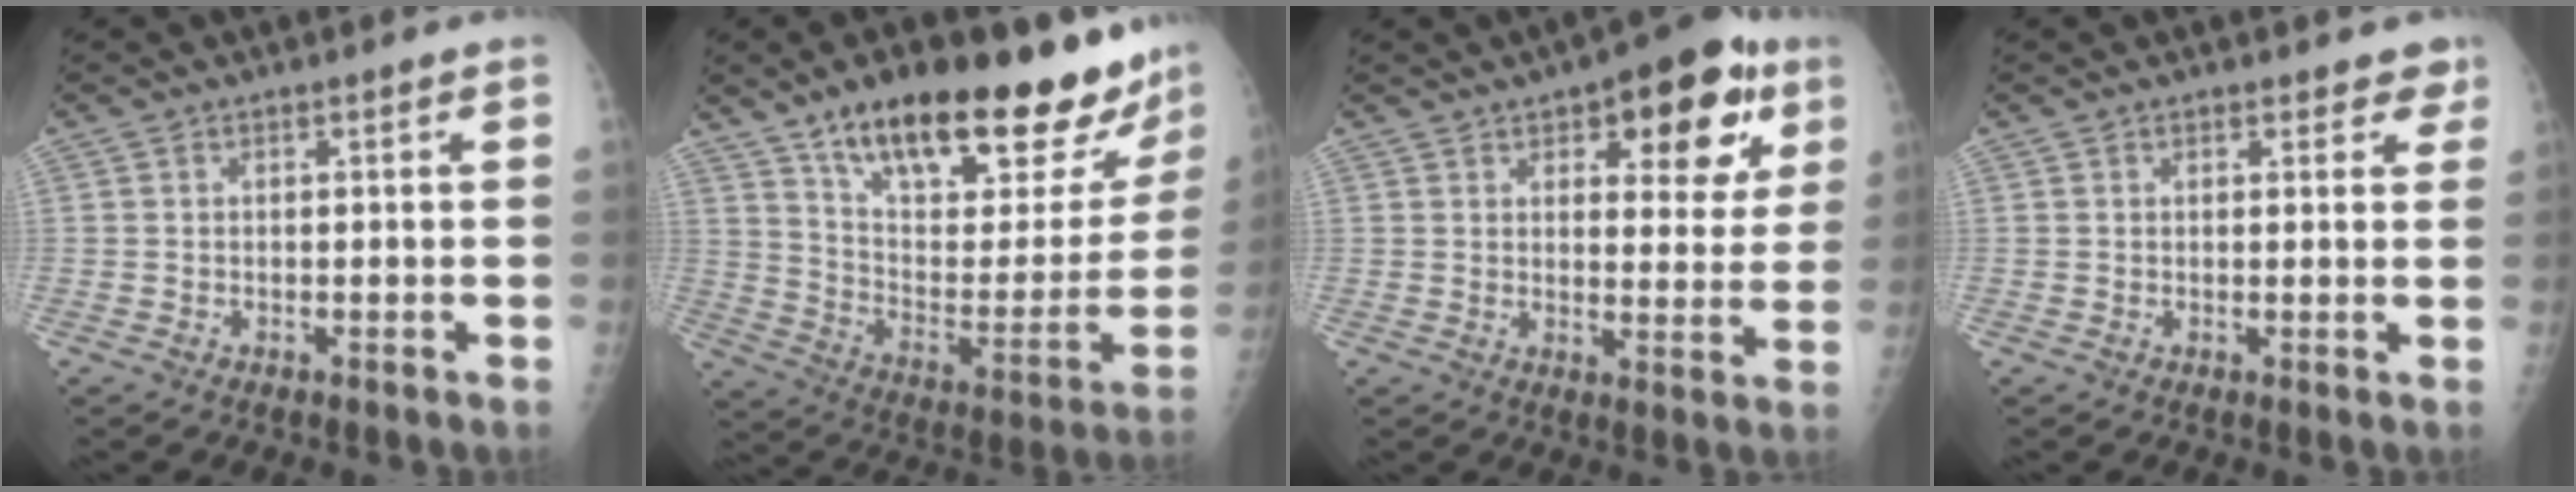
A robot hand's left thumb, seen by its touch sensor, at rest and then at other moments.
{"total": 30.0, "force": [21.4, 9.5, 18.7], "torque": [-0.242, -0.072, 0.325]}
{"total": 15.1, "force": [7.2, 6.8, 11.4], "torque": [-0.095, -0.013, 0.090]}
{"total": 3.1, "force": [2.4, 1.7, 1.1], "torque": [0.022, -0.007, 0.022]}